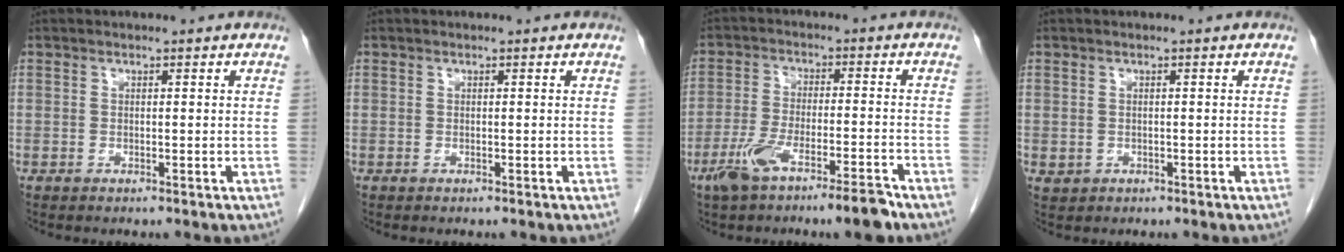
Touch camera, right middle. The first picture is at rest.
{"total": 0.0}
{"total": 9.3, "force": [-6.3, 1.2, 6.8], "torque": [-0.128, -0.004, -0.107]}
{"total": 1.2, "force": [-0.2, 1.1, 0.4], "torque": [-0.013, 0.001, 0.005]}